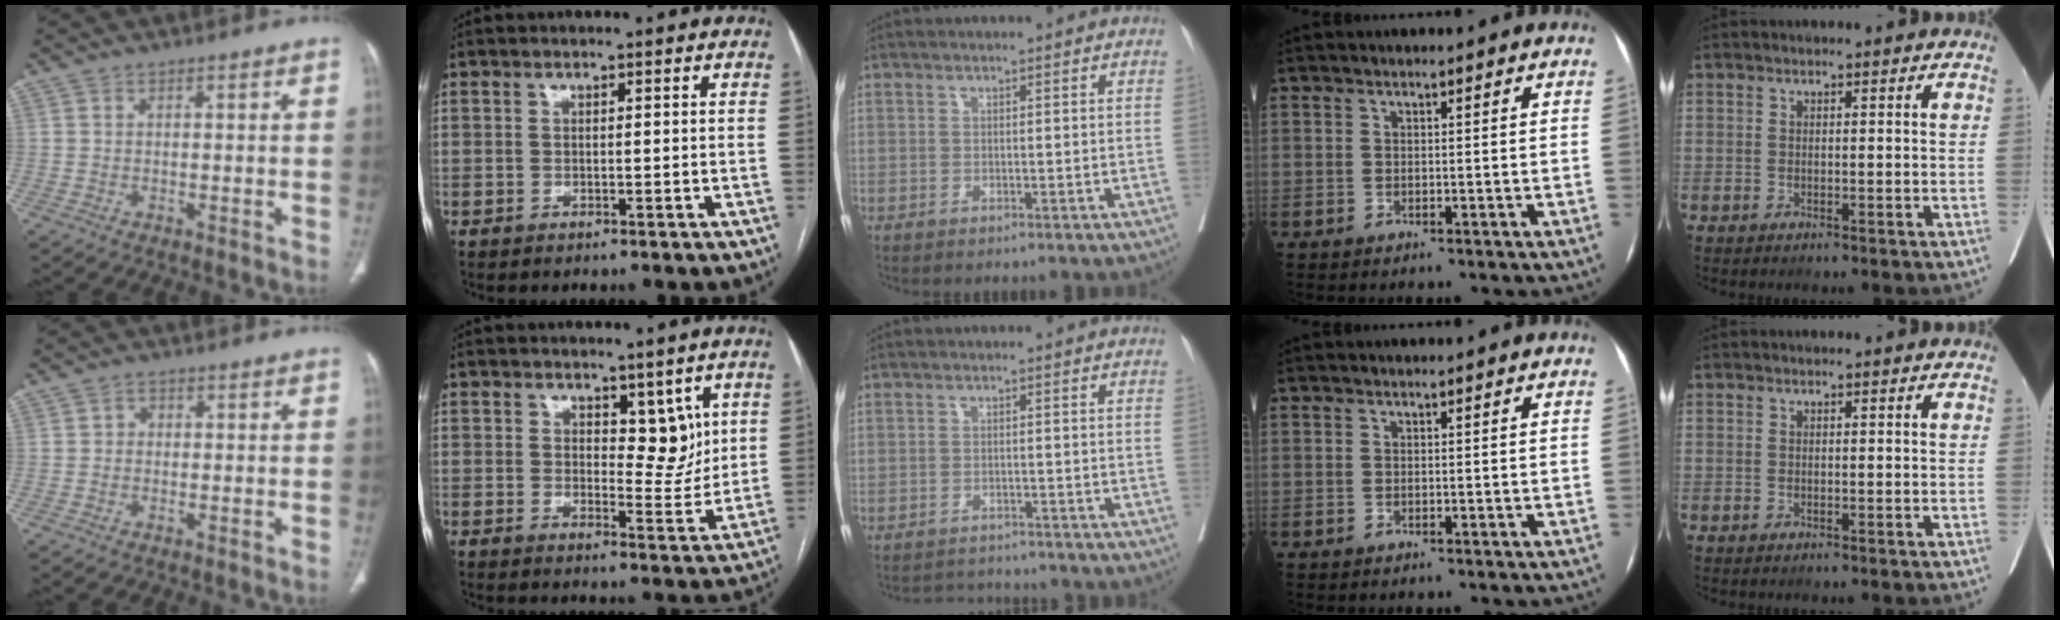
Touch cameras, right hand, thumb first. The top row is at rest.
{"thumb": {"total": 1.5, "force": [0.1, 1.3, 0.7], "torque": [-0.002, 0.004, -0.002]}, "index": {"total": 5.4, "force": [2.7, 2.8, 3.8], "torque": [-0.043, -0.006, 0.042]}, "middle": {"total": 2.9, "force": [-2.8, 0.1, -0.8], "torque": [0.013, -0.008, -0.043]}}